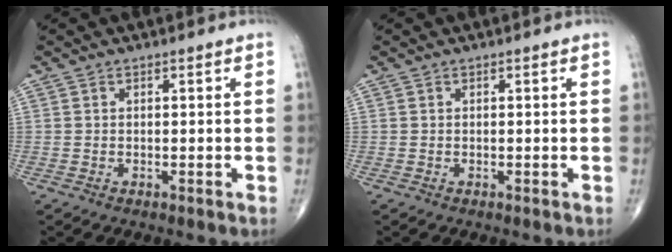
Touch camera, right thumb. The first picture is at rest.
{"total": 0.0}